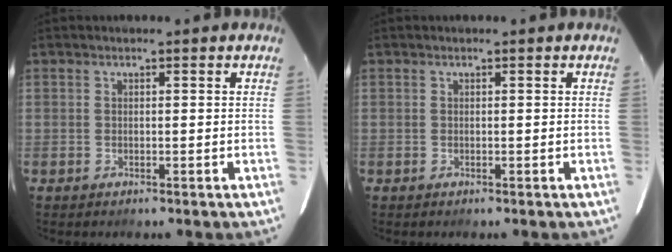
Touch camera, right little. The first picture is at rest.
{"total": 0.0}